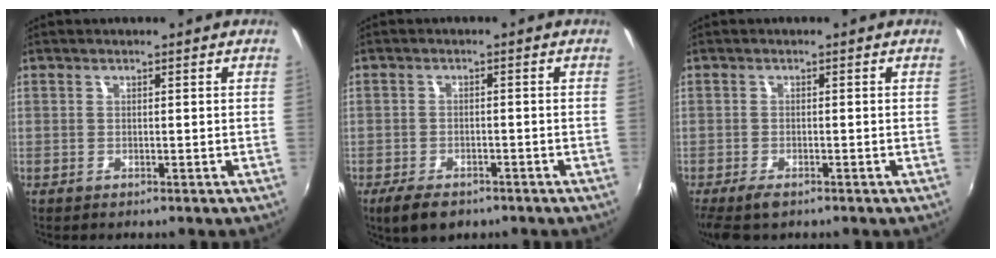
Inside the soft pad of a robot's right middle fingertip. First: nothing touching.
{"total": 5.9, "force": [-4.1, 2.9, 3.1], "torque": [-0.078, -0.012, -0.067]}
{"total": 5.4, "force": [-3.8, 1.8, 3.3], "torque": [-0.080, -0.022, -0.068]}